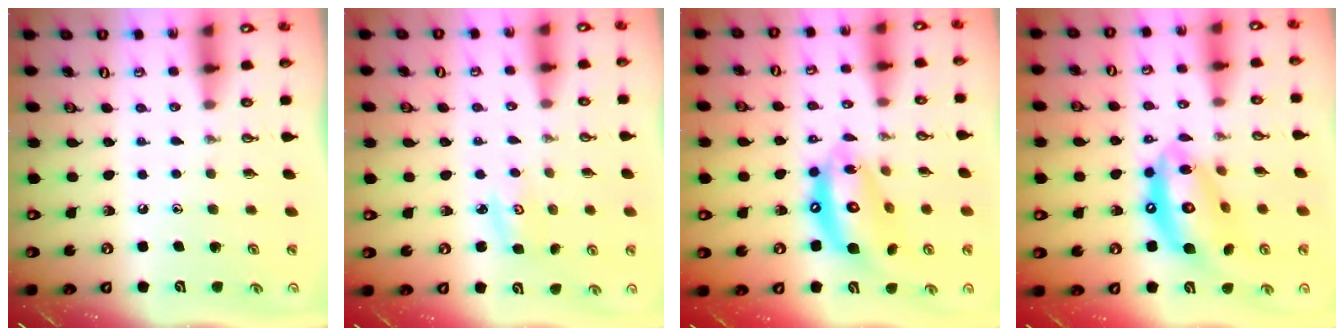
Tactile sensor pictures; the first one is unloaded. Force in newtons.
{"total": 2.8, "press": 2.8, "slide": 0.3}
{"total": 15.6, "press": 15.5, "slide": 1.5}
{"total": 16.3, "press": 16.2, "slide": 1.5}